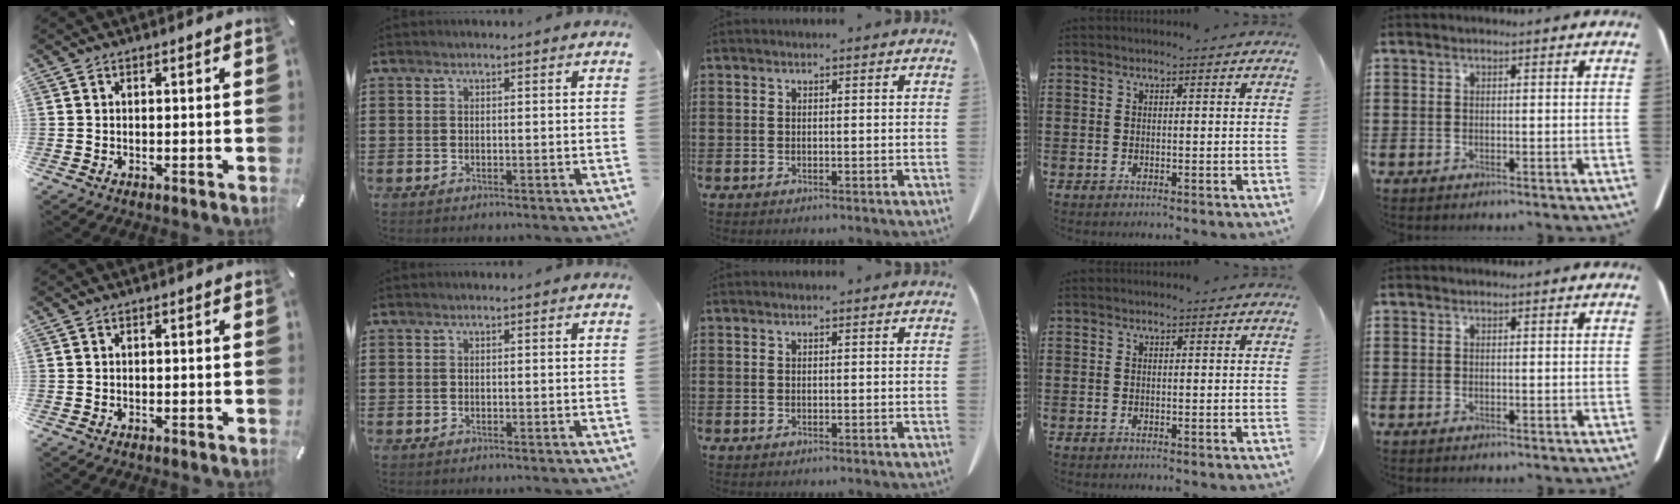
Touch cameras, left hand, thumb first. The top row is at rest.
{}